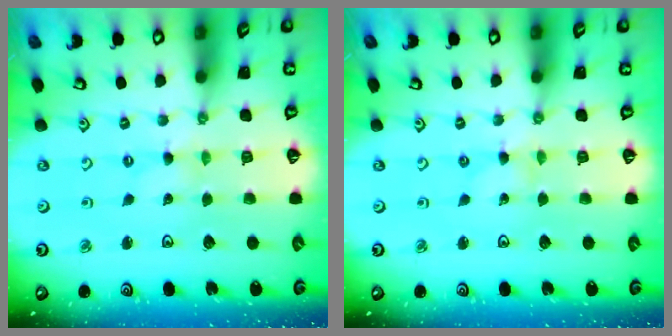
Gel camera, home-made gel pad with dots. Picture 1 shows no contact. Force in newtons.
{"total": 0.0}